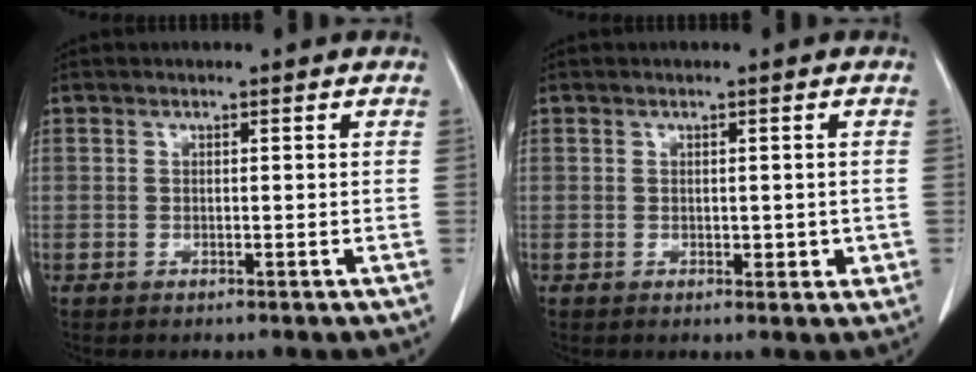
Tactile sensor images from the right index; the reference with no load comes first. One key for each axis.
{"total": 2.1, "fx": -0.1, "fy": 1.4, "fz": 1.6, "tx": -0.015, "ty": 0.002, "tz": 0.002}